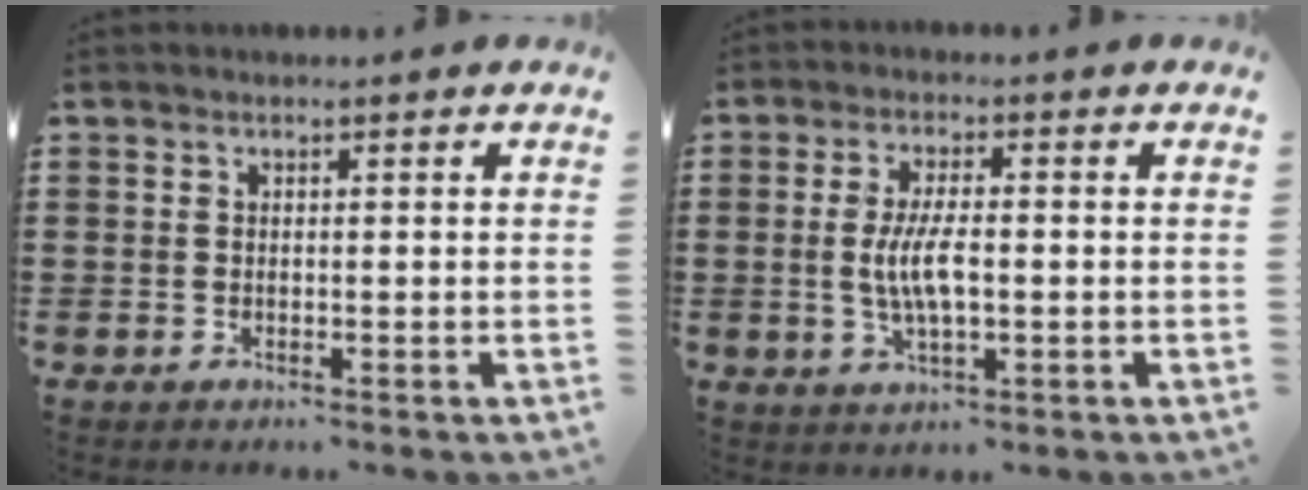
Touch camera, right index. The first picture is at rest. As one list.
[{"total": 6.2, "force": [-0.5, 1.9, 5.9], "torque": [-0.134, -0.009, -0.018]}]